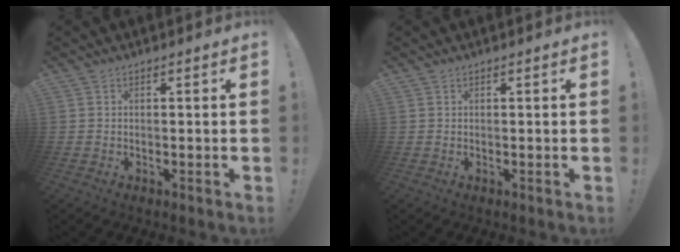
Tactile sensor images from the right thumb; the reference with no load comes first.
{"total": 0.0}